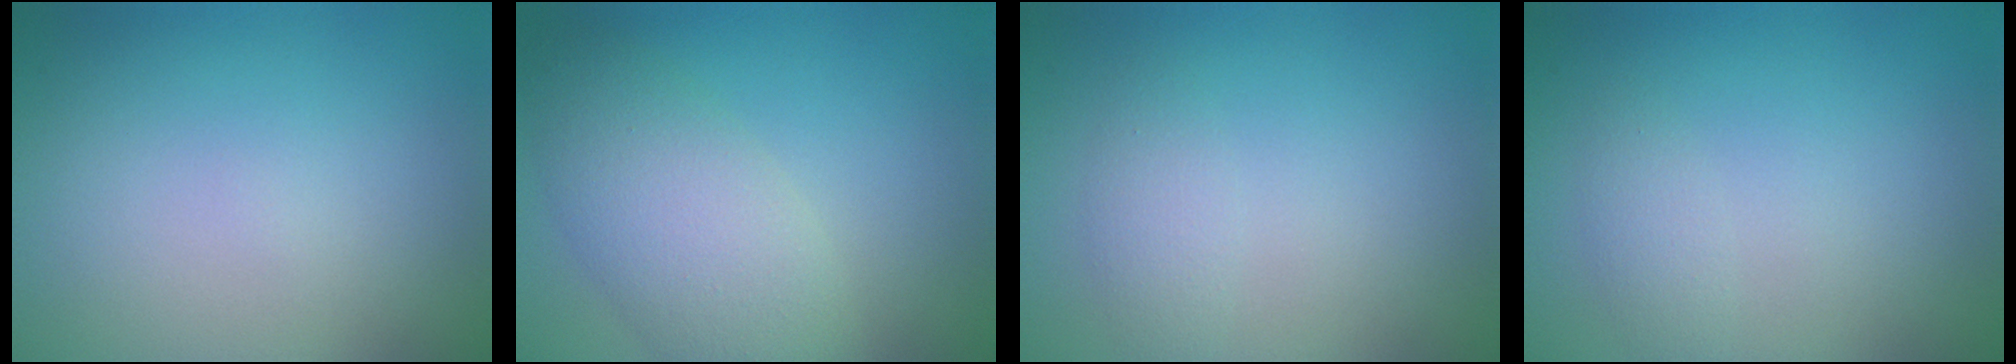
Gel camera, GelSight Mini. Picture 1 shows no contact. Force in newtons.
{"total": 5.7, "press": 5.7, "slide": 0.3}
{"total": 1.6, "press": 1.6, "slide": 0.0}
{"total": 1.2, "press": 1.2, "slide": 0.0}